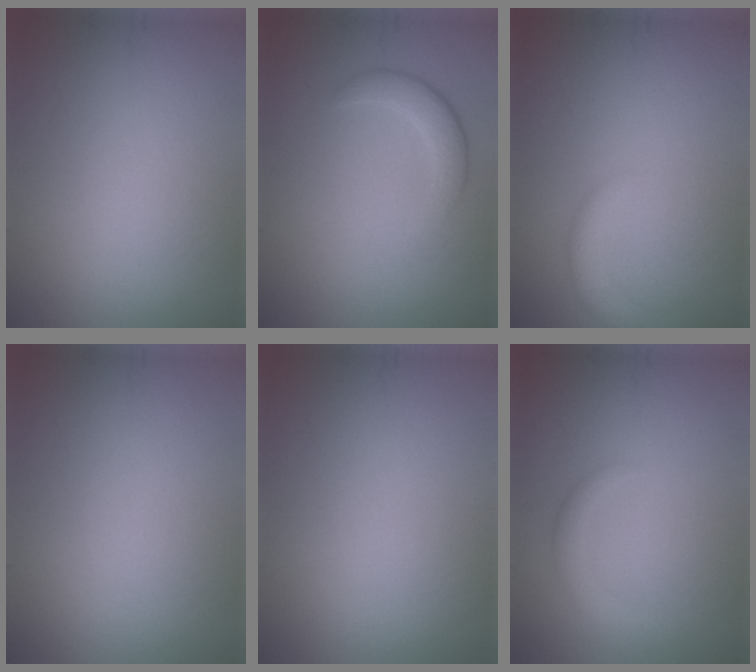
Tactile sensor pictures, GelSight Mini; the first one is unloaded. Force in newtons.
{"total": 2.5, "press": 2.5, "slide": 0.1}
{"total": 2.3, "press": 2.3, "slide": 0.3}
{"total": 0.0}
{"total": 0.0}
{"total": 1.6, "press": 1.6, "slide": 0.0}